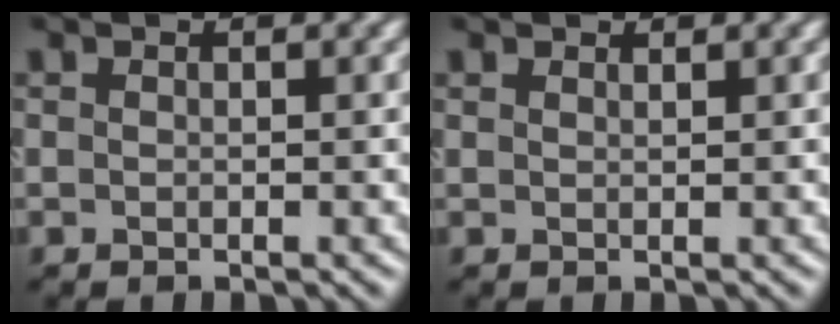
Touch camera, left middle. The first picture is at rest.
{"total": 0.7, "force": [0.7, 0.0, -0.1], "torque": [0.001, 0.005, 0.010]}